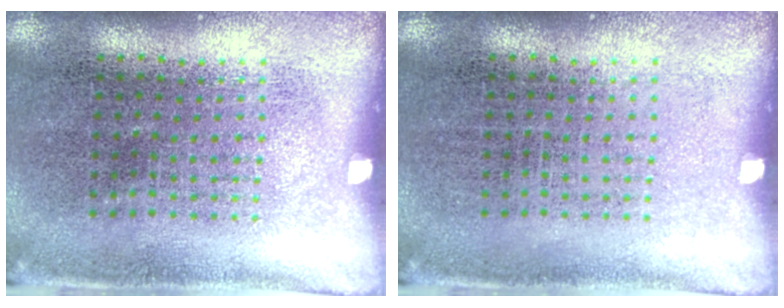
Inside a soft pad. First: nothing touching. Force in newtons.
{"total": 0.0}